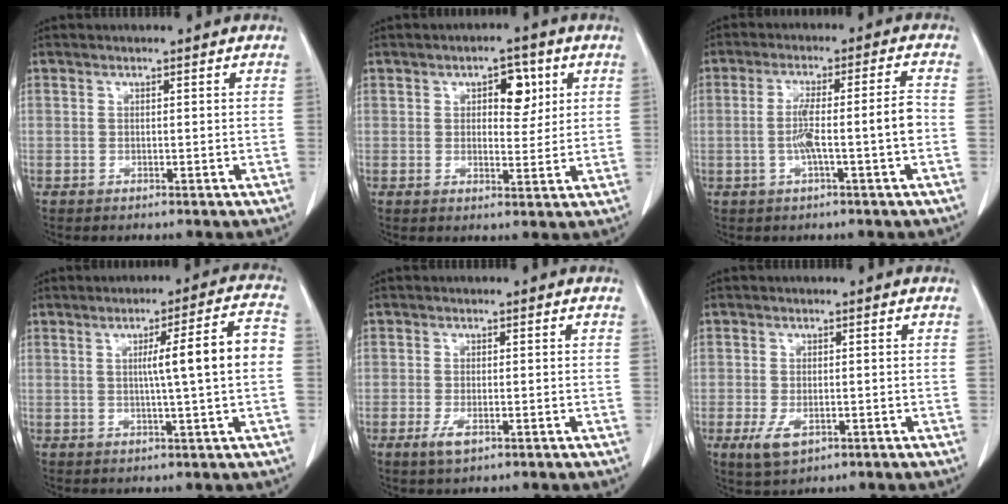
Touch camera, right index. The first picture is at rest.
{"total": 5.1, "force": [2.0, 2.6, 3.9], "torque": [-0.047, 0.008, 0.028]}
{"total": 7.1, "force": [-1.6, -0.3, 6.9], "torque": [-0.127, 0.017, -0.022]}
{"total": 8.9, "force": [0.2, -0.6, 8.9], "torque": [-0.125, 0.012, 0.002]}
{"total": 2.5, "force": [-1.2, 1.1, 1.9], "torque": [-0.035, 0.000, -0.021]}
{"total": 4.1, "force": [-1.7, 2.3, 2.9], "torque": [-0.054, -0.004, -0.024]}